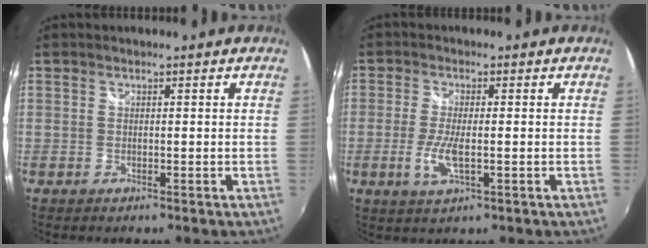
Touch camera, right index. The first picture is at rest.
{"total": 5.4, "force": [-1.4, 1.3, 5.1], "torque": [-0.111, -0.010, -0.026]}